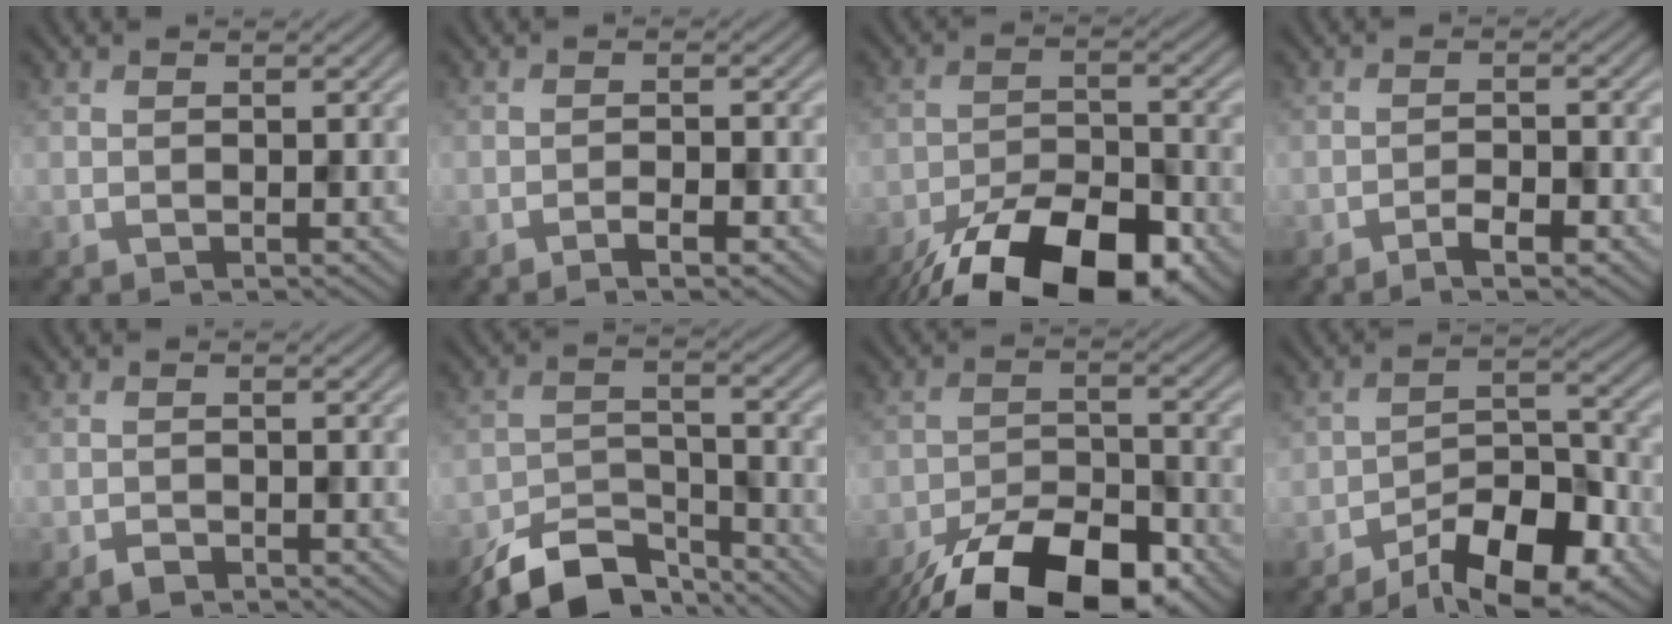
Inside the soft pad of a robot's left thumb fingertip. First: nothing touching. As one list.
[{"total": 2.1, "force": [-1.3, 0.5, 1.5], "torque": [-0.022, 0.003, -0.023]}, {"total": 16.3, "force": [-11.5, 6.5, 9.7], "torque": [-0.170, -0.039, -0.180]}, {"total": 2.9, "force": [-1.9, 1.0, 2.0], "torque": [-0.034, 0.002, -0.036]}, {"total": 1.1, "force": [-0.9, 0.5, 0.4], "torque": [-0.007, -0.001, -0.019]}, {"total": 8.9, "force": [-7.4, 3.2, 3.8], "torque": [-0.068, -0.006, -0.147]}, {"total": 14.8, "force": [-10.6, 5.8, 8.5], "torque": [-0.152, -0.033, -0.171]}, {"total": 10.7, "force": [-7.1, 4.7, 6.5], "torque": [-0.086, 0.005, -0.126]}]